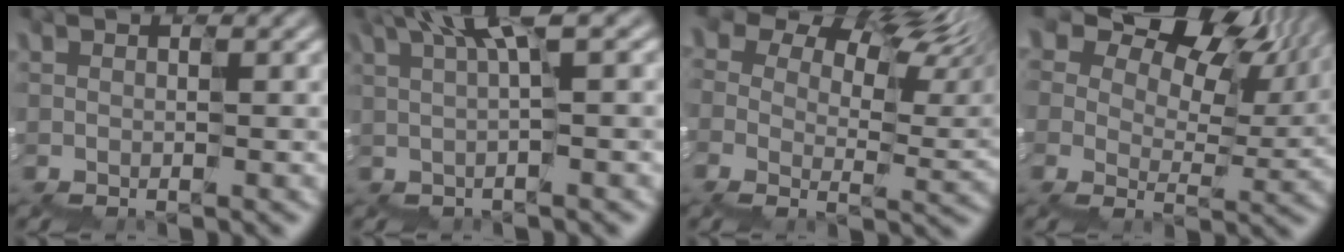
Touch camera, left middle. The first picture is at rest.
{"total": 2.1, "force": [1.1, -0.3, 1.7], "torque": [-0.046, 0.002, 0.018]}
{"total": 12.5, "force": [6.8, 7.2, 7.6], "torque": [-0.148, 0.008, 0.127]}
{"total": 13.0, "force": [7.4, 8.5, 6.4], "torque": [-0.124, 0.025, 0.141]}